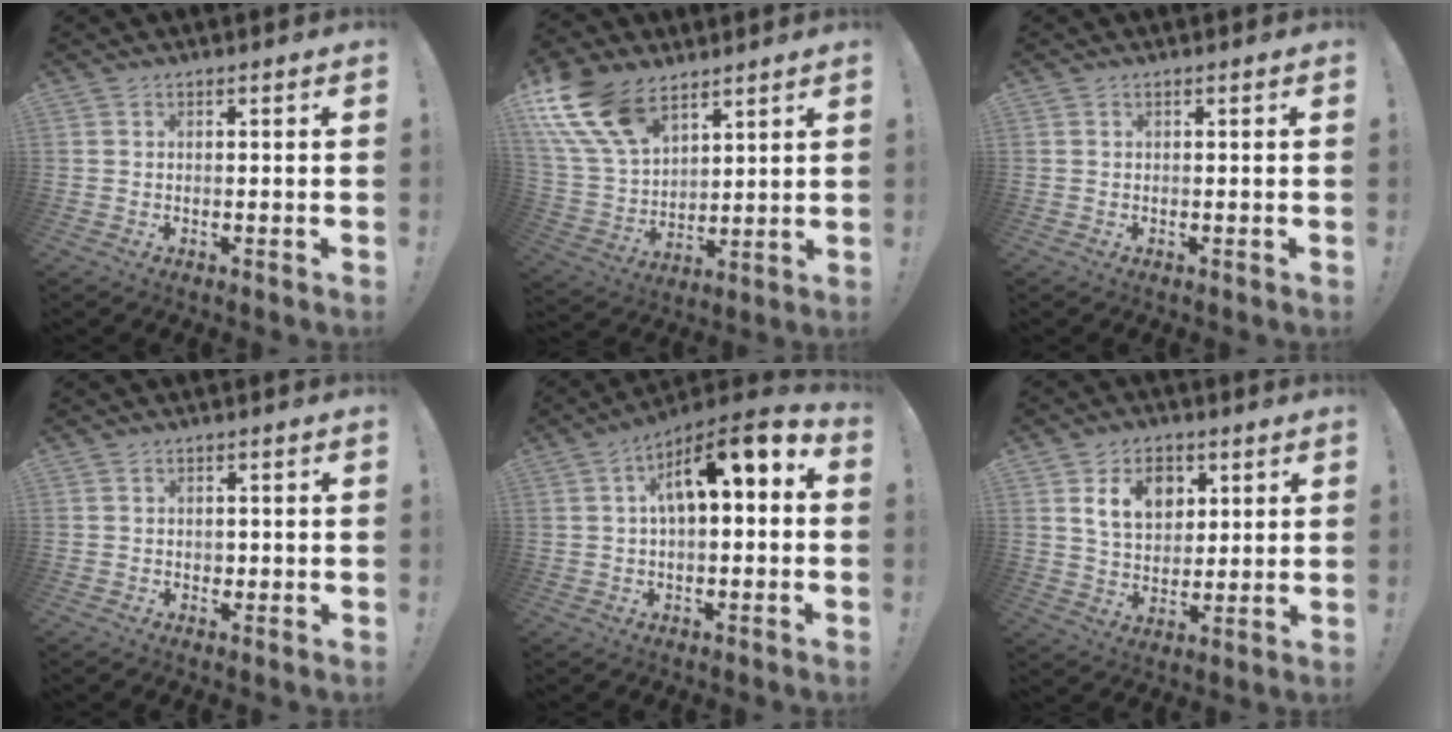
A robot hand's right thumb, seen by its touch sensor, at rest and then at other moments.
{"total": 18.8, "force": [11.7, 10.4, 10.4], "torque": [-0.231, -0.064, 0.222]}
{"total": 0.0}
{"total": 1.4, "force": [-0.2, 1.4, 0.4], "torque": [-0.003, 0.002, -0.005]}
{"total": 11.1, "force": [3.9, 3.9, 9.6], "torque": [-0.154, -0.020, 0.067]}
{"total": 12.2, "force": [5.3, 9.0, 6.2], "torque": [-0.094, -0.015, 0.102]}